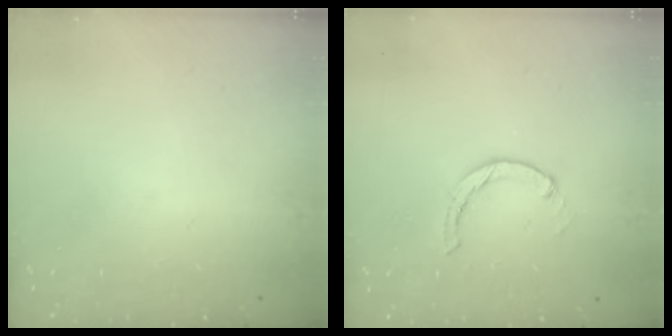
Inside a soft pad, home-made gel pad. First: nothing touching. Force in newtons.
{"total": 1.0, "press": 0.9, "slide": 0.3}